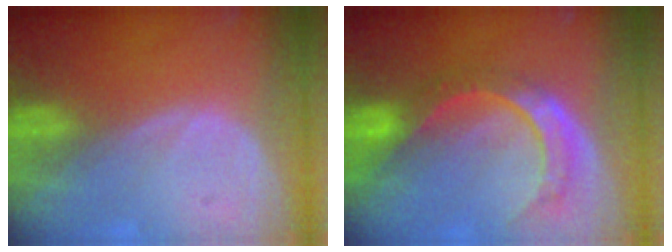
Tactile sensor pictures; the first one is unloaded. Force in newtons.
{"total": 8.8, "press": 7.3, "slide": 5.0}